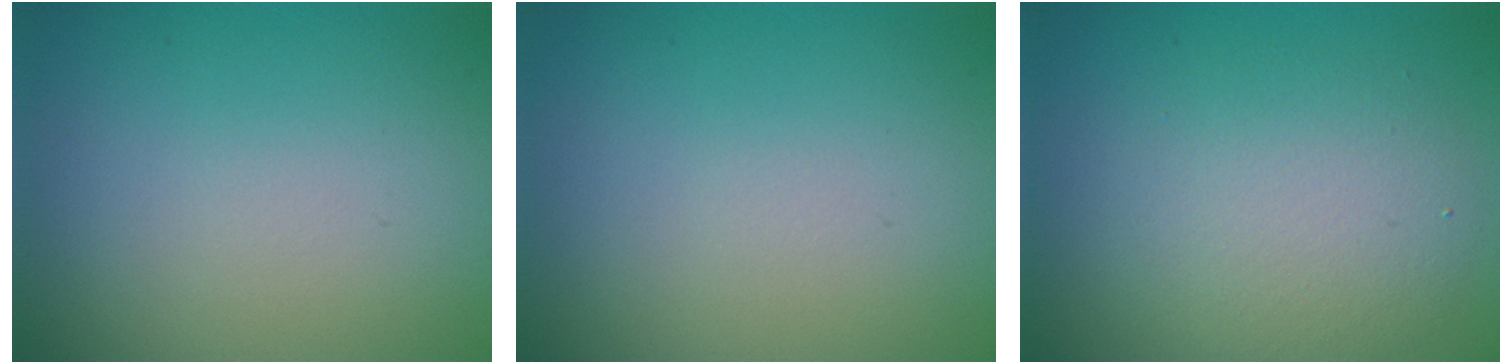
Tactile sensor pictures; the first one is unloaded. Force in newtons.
{"total": 0.0}
{"total": 4.5, "press": 4.5, "slide": 0.1}